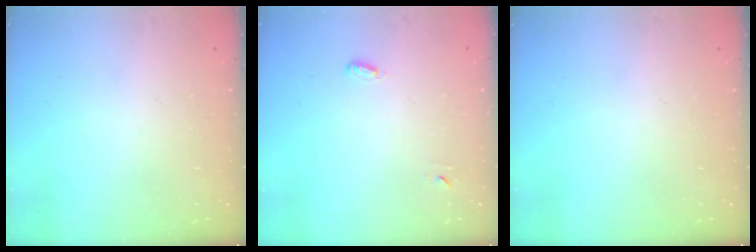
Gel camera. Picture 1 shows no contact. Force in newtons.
{"total": 3.7, "press": 3.3, "slide": 1.6}
{"total": 0.0}